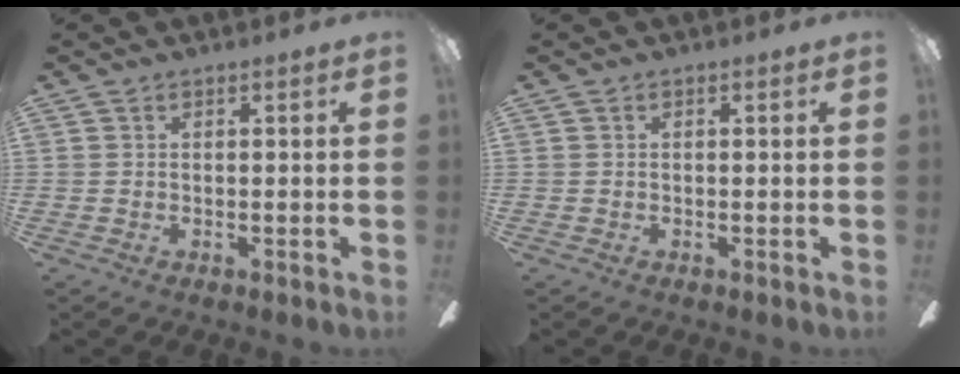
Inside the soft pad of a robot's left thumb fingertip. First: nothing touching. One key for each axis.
{"total": 0.0}